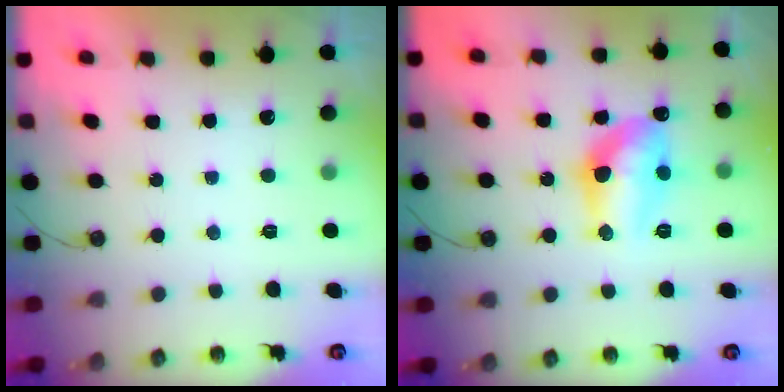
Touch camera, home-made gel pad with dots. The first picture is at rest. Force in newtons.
{"total": 12.3, "press": 12.2, "slide": 1.1}